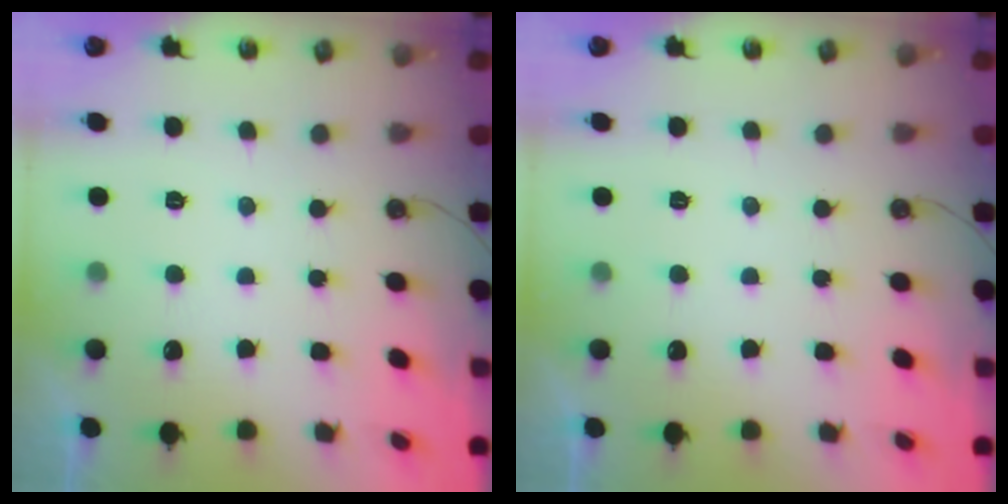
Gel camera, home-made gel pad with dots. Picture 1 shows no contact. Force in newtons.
{"total": 0.0}